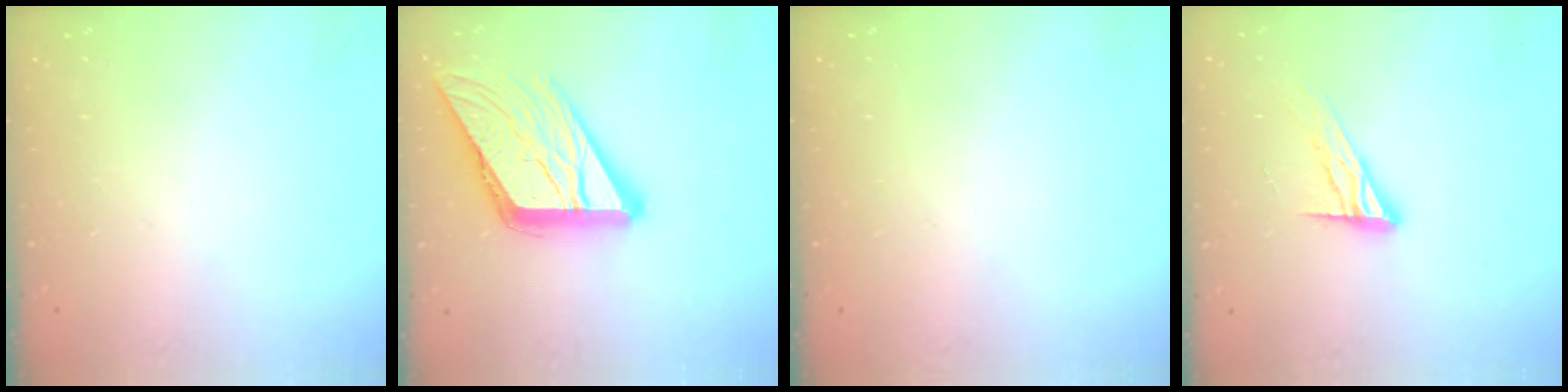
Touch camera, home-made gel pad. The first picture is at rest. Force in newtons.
{"total": 18.6, "press": 18.5, "slide": 2.0}
{"total": 0.0}
{"total": 11.1, "press": 11.1, "slide": 0.9}